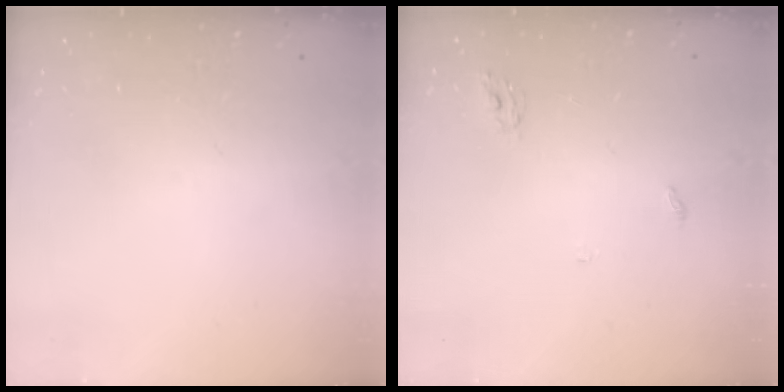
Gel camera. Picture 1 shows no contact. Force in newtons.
{"total": 2.8, "press": 2.8, "slide": 0.2}